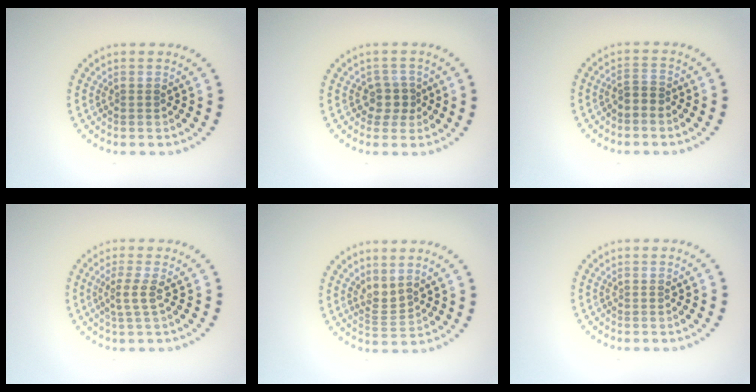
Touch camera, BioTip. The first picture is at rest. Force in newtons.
{"total": 2.0, "press": 1.6, "slide": 1.1}
{"total": 1.6, "press": 1.4, "slide": 0.8}
{"total": 1.9, "press": 1.4, "slide": 1.3}
{"total": 1.8, "press": 1.3, "slide": 1.2}
{"total": 0.0}